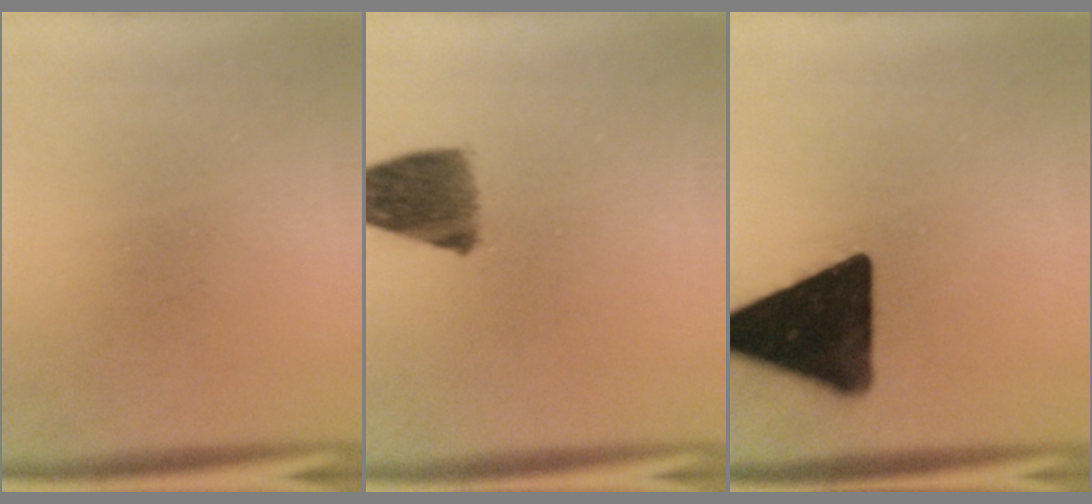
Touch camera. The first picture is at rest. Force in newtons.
{"total": 8.1}
{"total": 17.2}